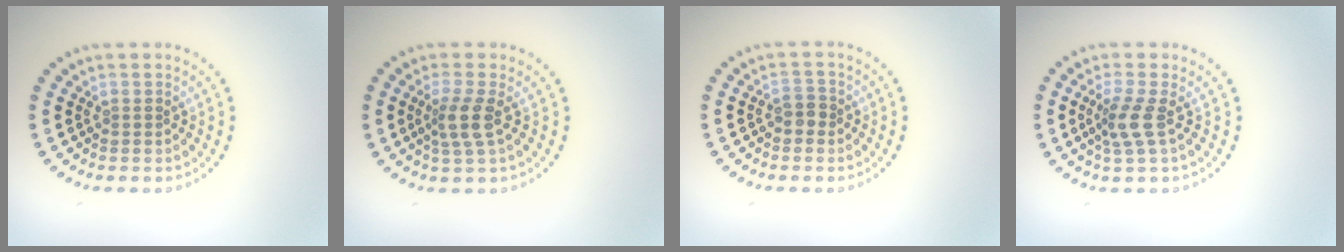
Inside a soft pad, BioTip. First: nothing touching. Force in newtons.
{"total": 2.5, "press": 2.0, "slide": 1.5}
{"total": 1.4, "press": 1.4, "slide": 0.4}
{"total": 2.4, "press": 1.9, "slide": 1.5}